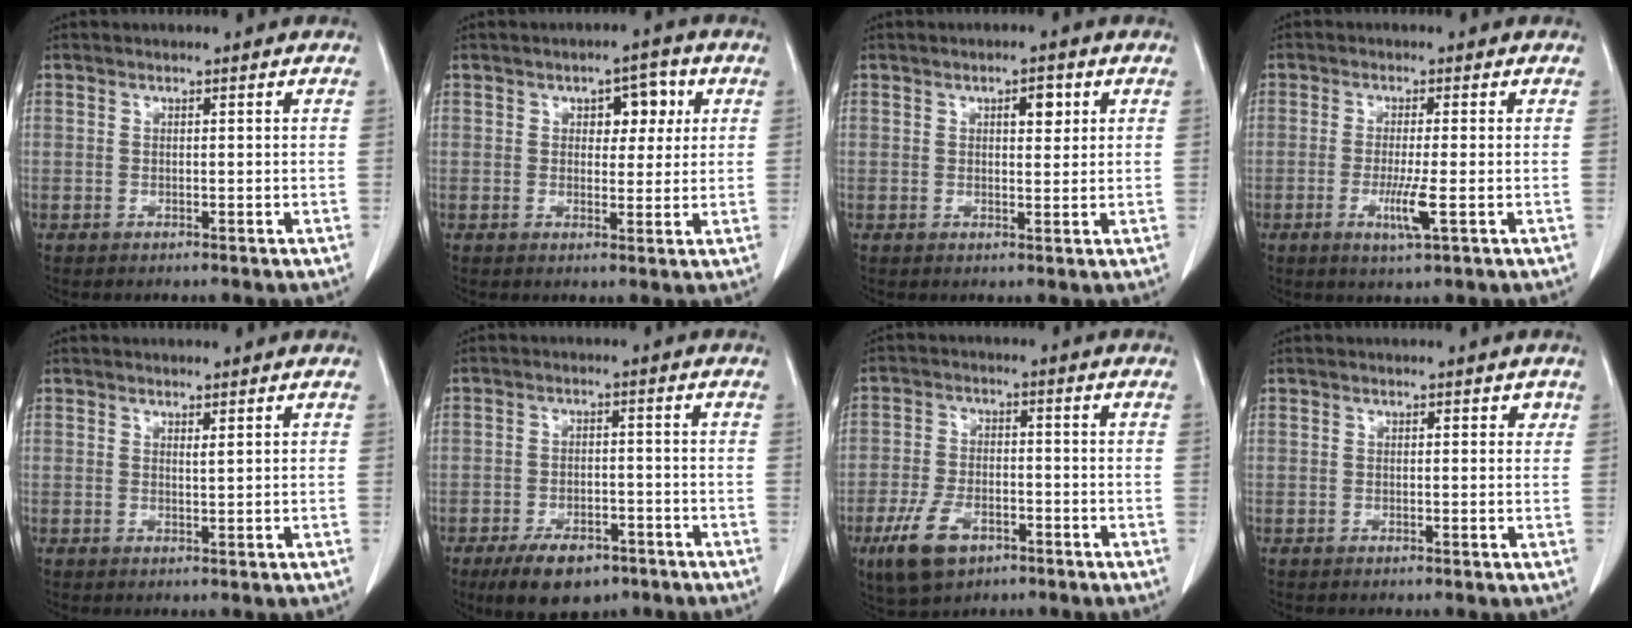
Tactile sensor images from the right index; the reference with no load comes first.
{"total": 4.6, "force": [1.5, 2.6, 3.4], "torque": [-0.041, 0.013, 0.021]}
{"total": 2.9, "force": [1.2, 1.2, 2.4], "torque": [-0.035, 0.000, 0.017]}
{"total": 4.5, "force": [-1.4, -0.2, 4.3], "torque": [-0.084, -0.012, -0.025]}
{"total": 0.7, "force": [0.5, 0.0, 0.5], "torque": [-0.009, -0.007, 0.010]}
{"total": 8.2, "force": [-5.7, 4.0, 4.4], "torque": [-0.076, -0.003, -0.088]}
{"total": 8.1, "force": [-4.4, 4.4, 5.3], "torque": [-0.115, -0.005, -0.072]}
{"total": 1.2, "force": [0.5, 0.8, 0.7], "torque": [0.000, 0.001, 0.002]}